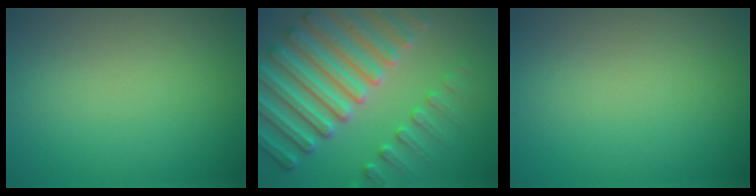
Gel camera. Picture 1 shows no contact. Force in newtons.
{"total": 7.5, "press": 7.2, "slide": 2.0}
{"total": 0.0}